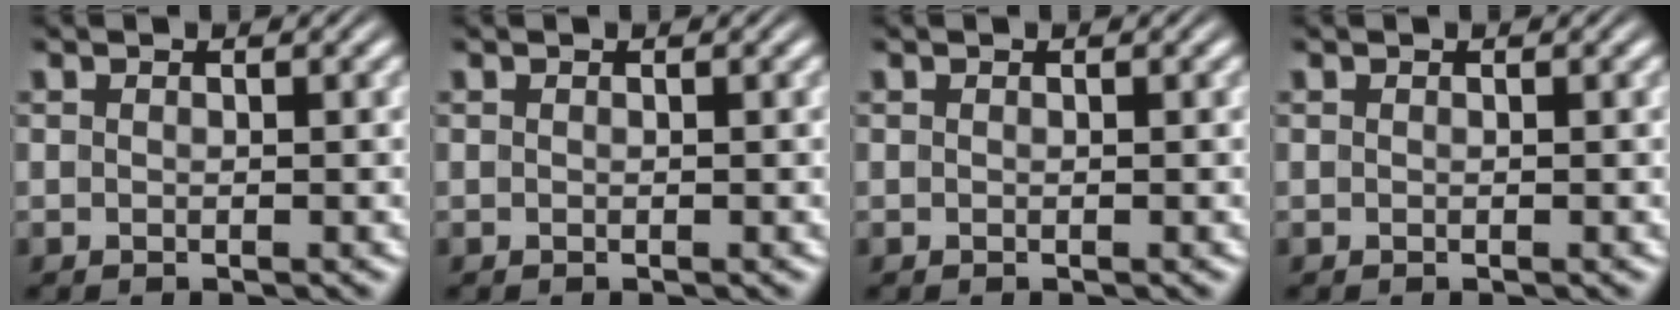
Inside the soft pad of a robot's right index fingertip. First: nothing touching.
{"total": 0.0}
{"total": 0.0}
{"total": 0.0}